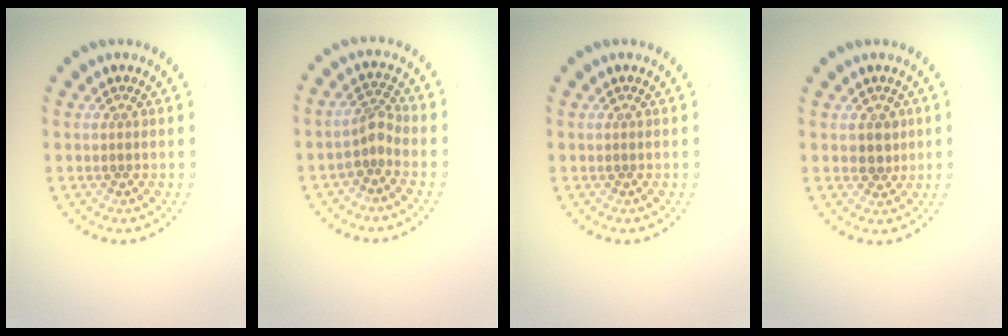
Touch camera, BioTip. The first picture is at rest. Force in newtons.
{"total": 1.9, "press": 1.4, "slide": 1.2}
{"total": 0.0}
{"total": 1.7, "press": 1.5, "slide": 0.8}